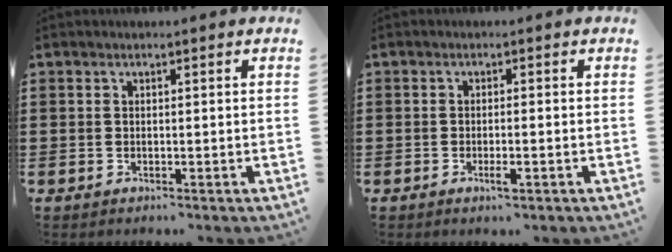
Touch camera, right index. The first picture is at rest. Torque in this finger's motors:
{"motor_torque": [0.63, -0.02, 0.20, 0.02]}